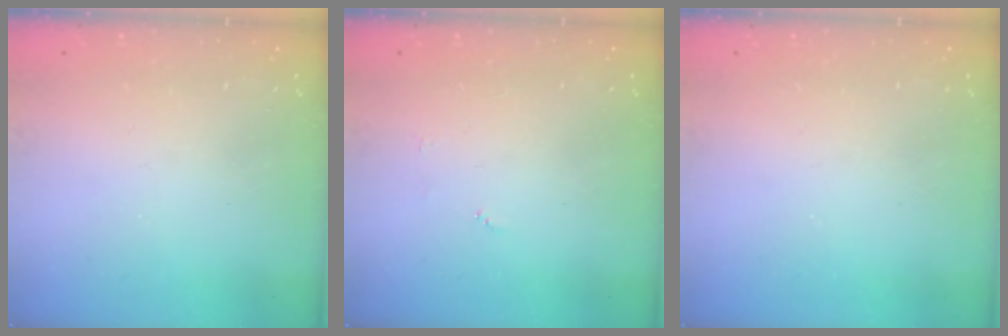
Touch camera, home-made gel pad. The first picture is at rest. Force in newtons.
{"total": 3.7, "press": 3.7, "slide": 0.4}
{"total": 0.0}